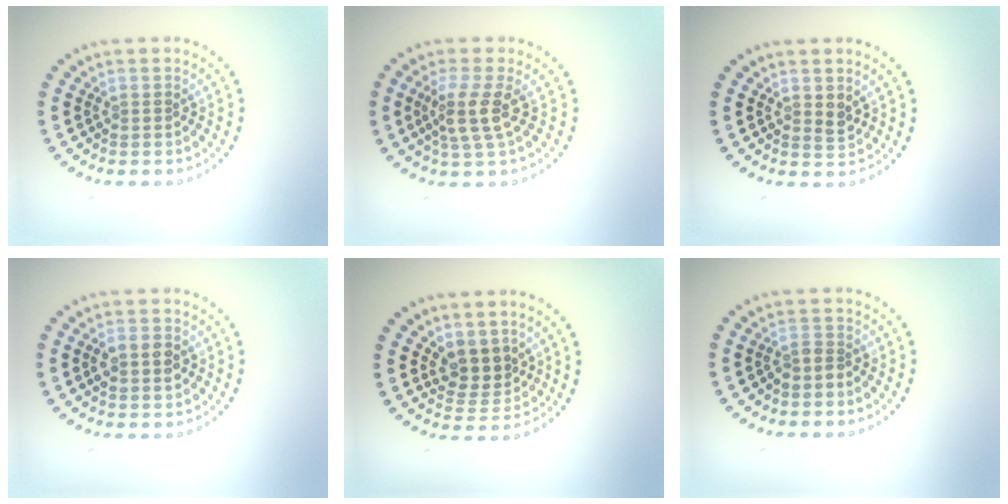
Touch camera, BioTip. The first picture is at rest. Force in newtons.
{"total": 2.9, "press": 2.3, "slide": 1.8}
{"total": 1.0, "press": 0.9, "slide": 0.5}
{"total": 2.9, "press": 2.9, "slide": 0.2}
{"total": 2.9, "press": 2.5, "slide": 1.5}
{"total": 1.5, "press": 1.1, "slide": 0.9}